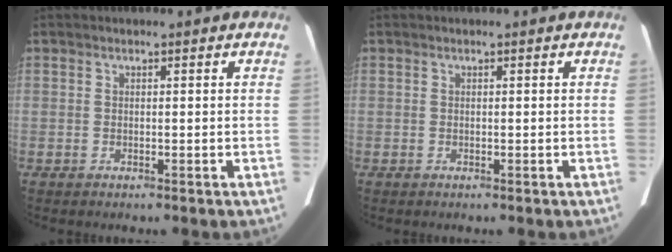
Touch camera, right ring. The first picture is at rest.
{"total": 0.0}